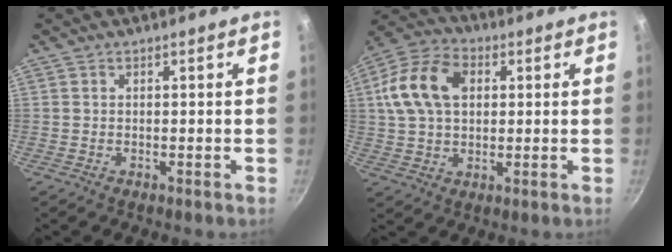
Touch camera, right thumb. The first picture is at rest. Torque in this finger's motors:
{"motor_torque": [-0.52, 1.40, 0.46, -0.37, 0.12]}